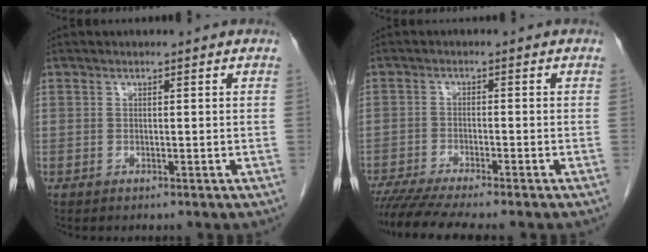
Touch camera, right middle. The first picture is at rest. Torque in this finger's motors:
{"motor_torque": [1.25, -0.89, 0.23, 0.10]}